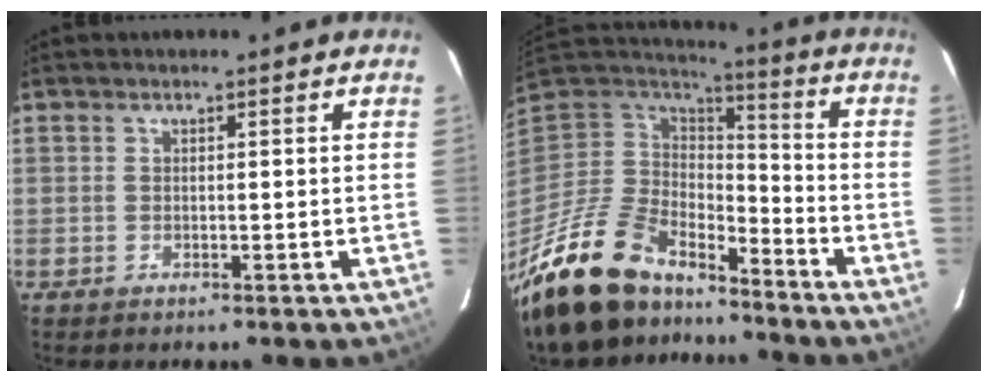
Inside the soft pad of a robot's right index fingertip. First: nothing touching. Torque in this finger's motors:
{"motor_torque": [0.58, -1.11, 0.90, 0.21]}